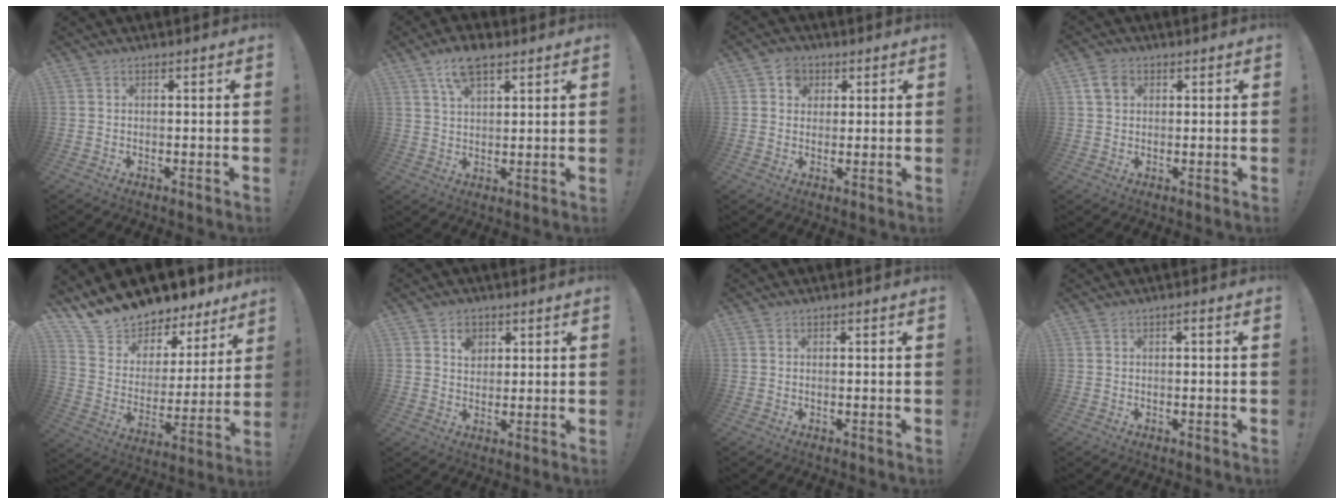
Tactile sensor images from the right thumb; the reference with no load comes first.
{"total": 7.7, "force": [4.7, 3.5, 5.0], "torque": [-0.084, -0.014, 0.086]}
{"total": 5.4, "force": [2.3, 4.7, 1.5], "torque": [-0.011, -0.008, 0.041]}
{"total": 5.3, "force": [2.0, 4.0, 2.9], "torque": [-0.045, 0.005, 0.039]}
{"total": 12.9, "force": [12.2, 3.9, 0.9], "torque": [-0.039, -0.117, 0.222]}
{"total": 4.6, "force": [2.3, 3.7, 1.6], "torque": [-0.003, -0.014, 0.035]}
{"total": 0.0}
{"total": 0.9, "force": [-0.7, -0.1, 0.5], "torque": [-0.011, 0.002, -0.014]}